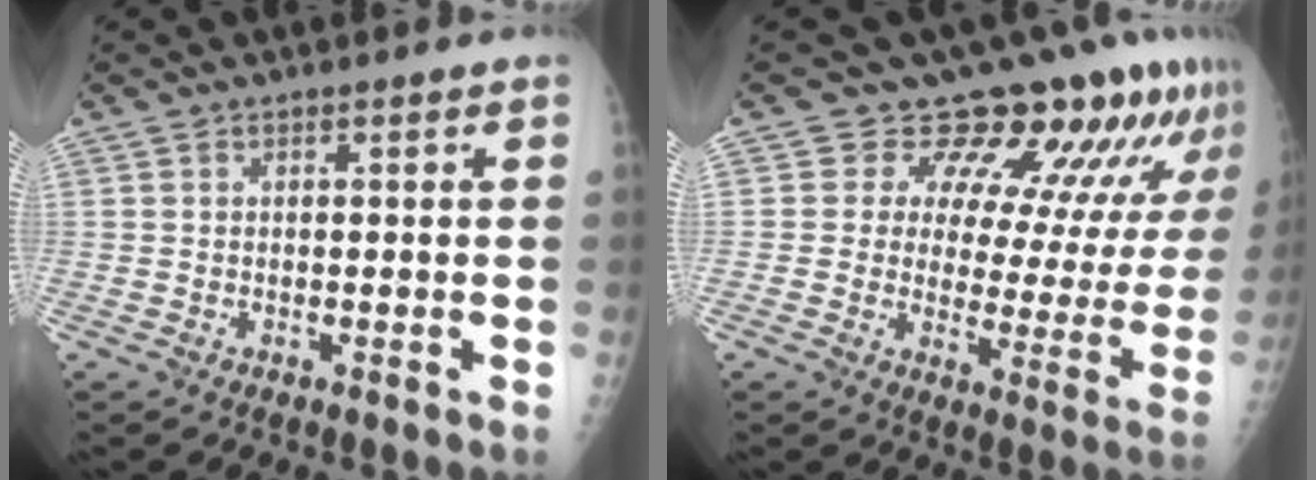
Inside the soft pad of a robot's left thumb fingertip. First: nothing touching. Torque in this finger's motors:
{"motor_torque": [0.25, 0.45, -0.02, -0.20, 0.01]}